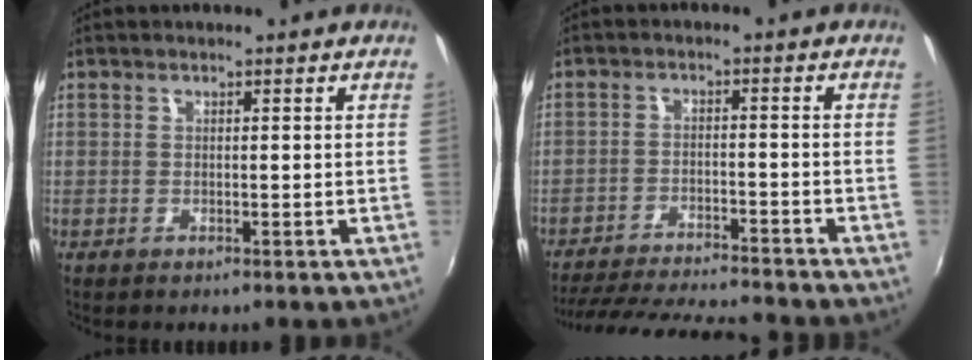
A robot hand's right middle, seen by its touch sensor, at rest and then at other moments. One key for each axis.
{"total": 16.8, "fx": -15.2, "fy": 2.2, "fz": 6.8, "tx": -0.143, "ty": -0.016, "tz": -0.230}